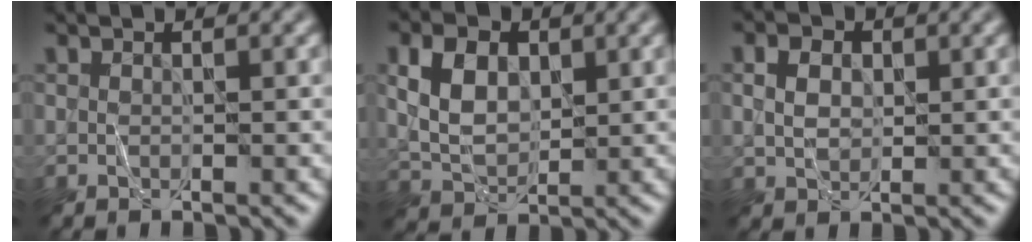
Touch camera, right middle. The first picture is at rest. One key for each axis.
{"total": 4.9, "fx": 1.2, "fy": 3.2, "fz": 3.5, "tx": -0.073, "ty": 0.003, "tz": 0.021}
{"total": 2.7, "fx": 0.6, "fy": 1.9, "fz": 1.8, "tx": -0.034, "ty": 0.002, "tz": 0.011}